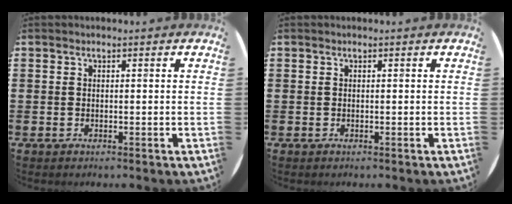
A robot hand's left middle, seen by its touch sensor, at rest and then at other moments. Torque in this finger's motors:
{"motor_torque": [0.21, -0.23, 0.02, 0.01]}